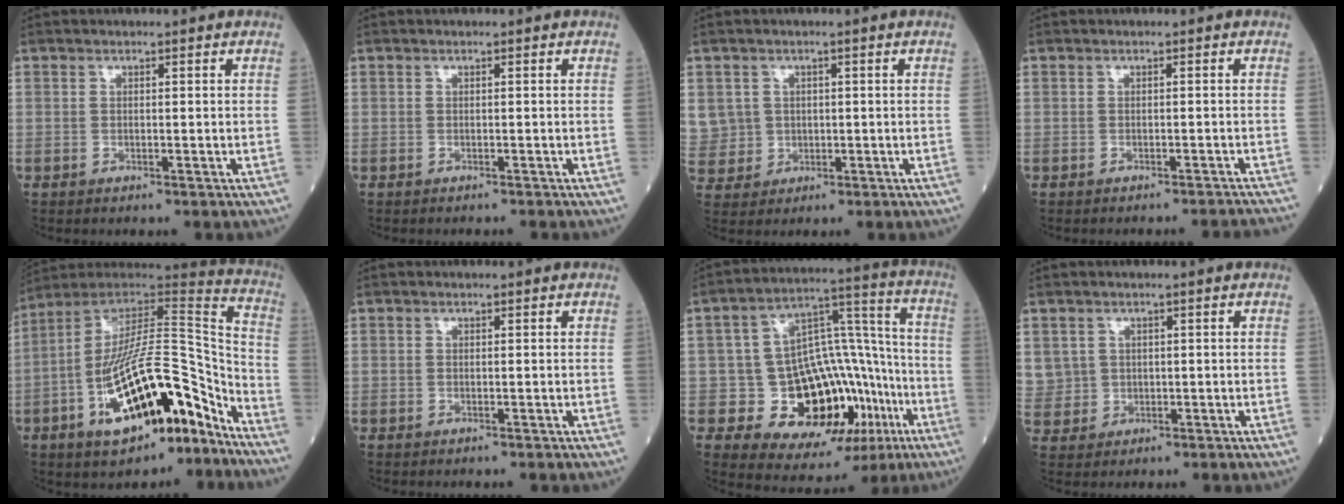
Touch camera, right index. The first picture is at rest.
{"total": 1.4, "force": [-1.4, -0.2, 0.3], "torque": [-0.001, -0.001, -0.017]}
{"total": 6.4, "force": [1.1, 6.3, 0.5], "torque": [-0.020, 0.021, 0.037]}
{"total": 4.9, "force": [-4.8, -0.5, 0.7], "torque": [-0.008, -0.015, -0.048]}
{"total": 21.0, "force": [-10.1, 6.2, 17.3], "torque": [-0.285, 0.018, -0.155]}
{"total": 0.0}
{"total": 17.5, "force": [-6.5, 10.9, 12.0], "torque": [-0.153, 0.057, -0.081]}
{"total": 5.2, "force": [1.4, 5.0, 0.4], "torque": [-0.011, 0.013, 0.041]}